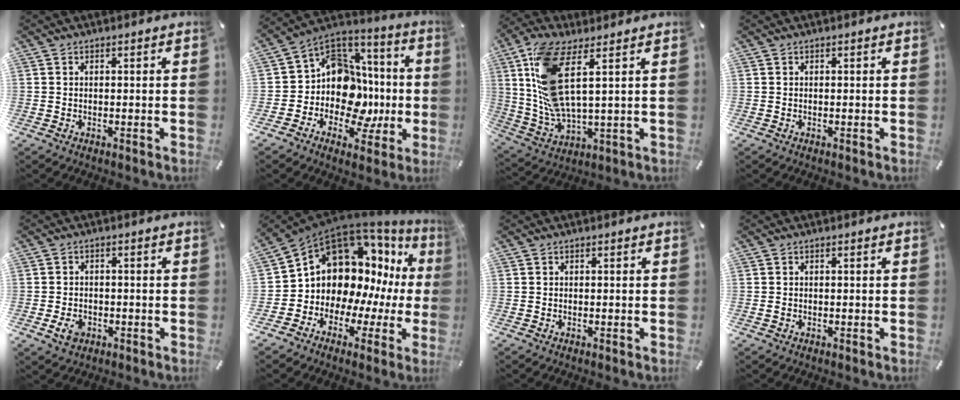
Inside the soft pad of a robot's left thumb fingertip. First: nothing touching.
{"total": 14.4, "force": [-1.5, 12.6, 6.8], "torque": [-0.114, -0.036, -0.015]}
{"total": 14.9, "force": [4.7, 5.2, 13.1], "torque": [-0.282, -0.016, 0.084]}
{"total": 0.0}
{"total": 4.0, "force": [-1.6, 3.0, 2.1], "torque": [-0.047, 0.003, -0.030]}
{"total": 13.3, "force": [5.1, 10.6, 6.1], "torque": [-0.102, -0.074, 0.103]}
{"total": 0.0}
{"total": 0.8, "force": [-0.3, 0.5, 0.6], "torque": [-0.011, 0.001, -0.006]}